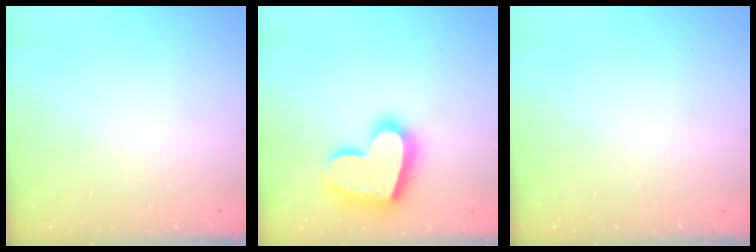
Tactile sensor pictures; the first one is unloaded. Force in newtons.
{"total": 20.5, "press": 20.4, "slide": 1.7}
{"total": 0.0}